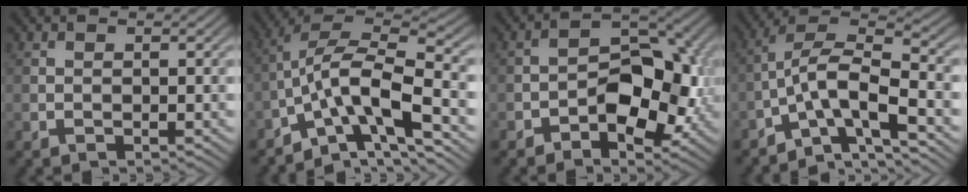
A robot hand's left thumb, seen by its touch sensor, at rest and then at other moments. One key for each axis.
{"total": 11.2, "fx": -5.4, "fy": 3.6, "fz": 9.1, "tx": -0.154, "ty": 0.009, "tz": -0.107}
{"total": 9.0, "fx": -2.4, "fy": 5.4, "fz": 6.7, "tx": -0.080, "ty": 0.006, "tz": -0.048}
{"total": 9.0, "fx": -5.0, "fy": 2.7, "fz": 7.0, "tx": -0.117, "ty": 0.013, "tz": -0.100}